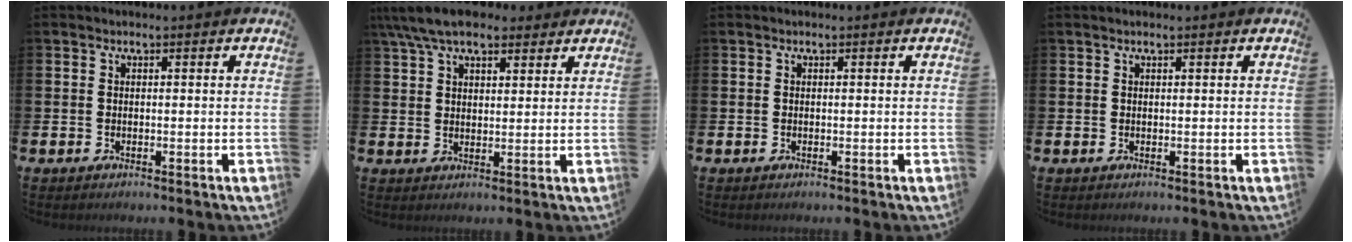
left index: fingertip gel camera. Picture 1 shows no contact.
{"total": 7.3, "force": [6.1, 2.5, 3.0], "torque": [-0.078, -0.008, 0.114]}
{"total": 0.0}
{"total": 0.6, "force": [0.4, 0.1, 0.3], "torque": [-0.006, 0.003, 0.008]}